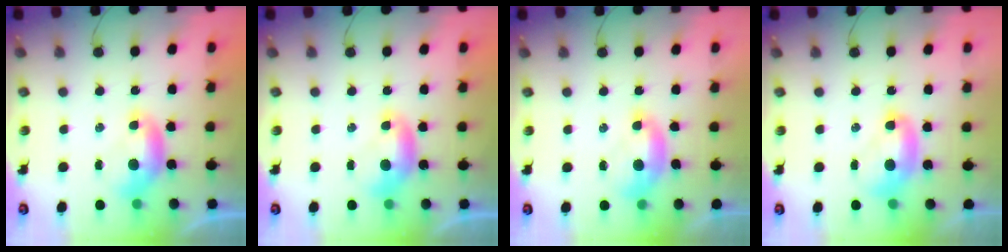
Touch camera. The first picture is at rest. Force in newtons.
{"total": 0.0}
{"total": 1.8, "press": 1.7, "slide": 0.7}
{"total": 2.4, "press": 2.4, "slide": 0.3}